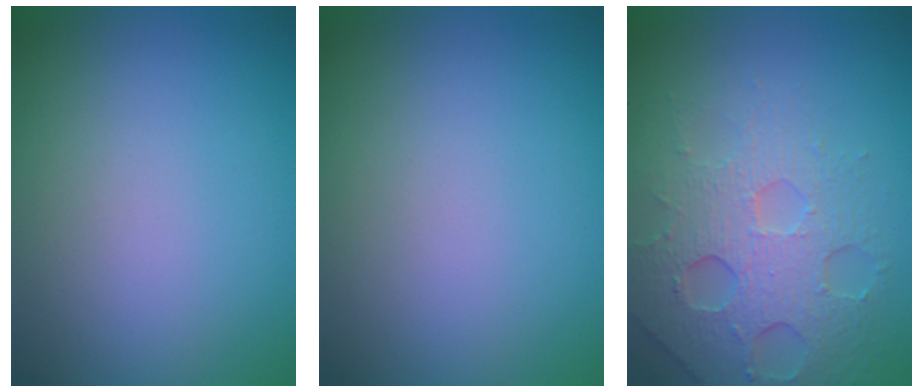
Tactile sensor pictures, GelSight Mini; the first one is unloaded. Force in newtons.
{"total": 0.0}
{"total": 6.2, "press": 4.7, "slide": 4.1}